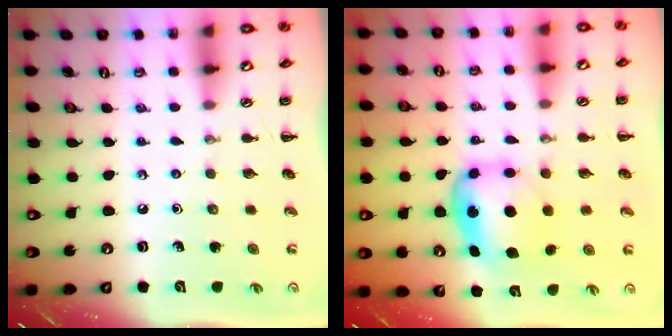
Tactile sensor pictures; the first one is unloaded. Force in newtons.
{"total": 6.1, "press": 6.0, "slide": 1.2}